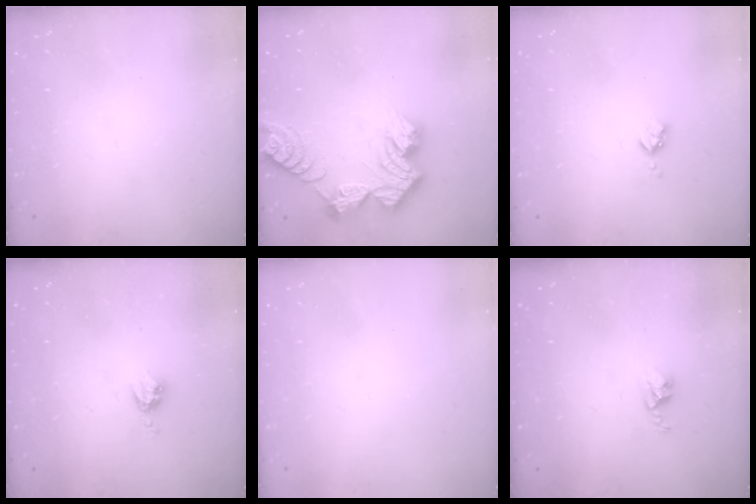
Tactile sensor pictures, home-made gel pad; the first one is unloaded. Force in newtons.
{"total": 14.6, "press": 14.6, "slide": 1.3}
{"total": 3.7, "press": 3.7, "slide": 0.4}
{"total": 3.3, "press": 3.3, "slide": 0.4}
{"total": 0.0}
{"total": 2.8, "press": 2.7, "slide": 0.4}